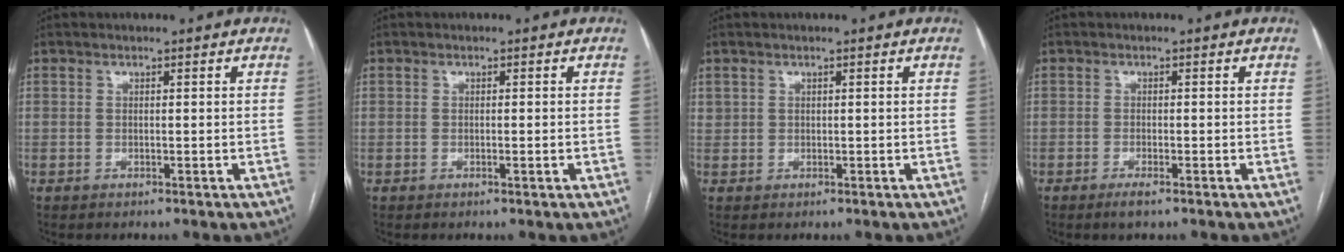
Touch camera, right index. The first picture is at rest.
{"total": 0.9, "force": [-0.2, 0.1, 0.9], "torque": [-0.015, -0.001, -0.001]}
{"total": 0.9, "force": [0.5, 0.7, 0.1], "torque": [0.009, 0.004, 0.006]}
{"total": 1.7, "force": [-1.1, 0.2, 1.3], "torque": [-0.025, -0.002, -0.018]}